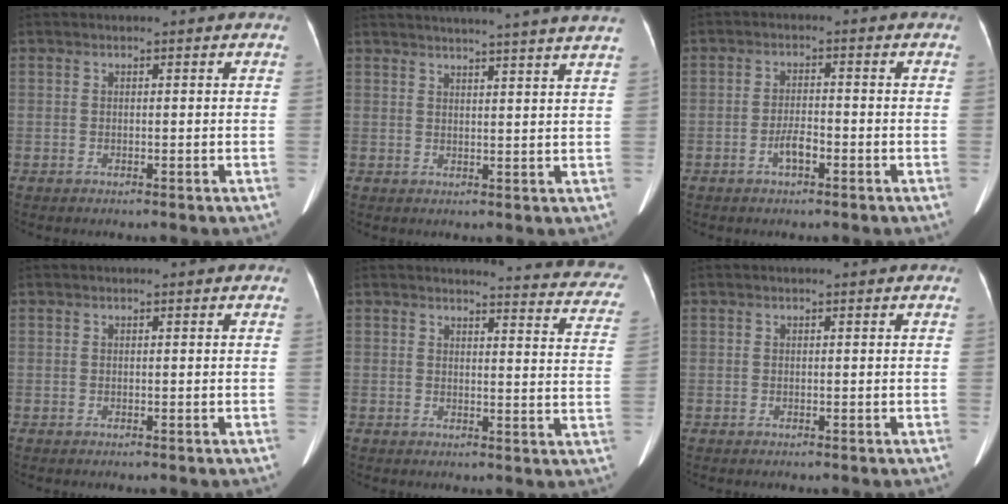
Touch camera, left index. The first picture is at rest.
{"total": 18.8, "force": [17.2, -1.1, 7.5], "torque": [-0.115, -0.020, 0.208]}
{"total": 2.9, "force": [-1.5, 0.9, 2.3], "torque": [-0.044, 0.002, -0.028]}
{"total": 0.0}
{"total": 14.2, "force": [13.9, 1.9, 2.2], "torque": [0.013, -0.093, 0.113]}
{"total": 0.0}